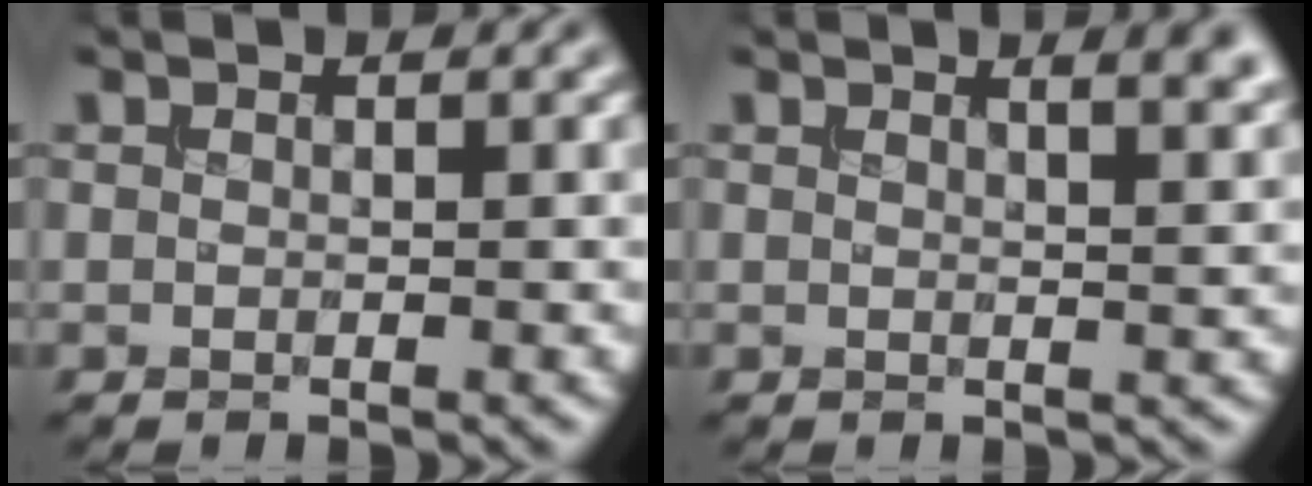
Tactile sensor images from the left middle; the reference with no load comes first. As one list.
[{"total": 4.3, "force": [2.6, 1.7, 2.9], "torque": [-0.011, 0.023, 0.011]}]